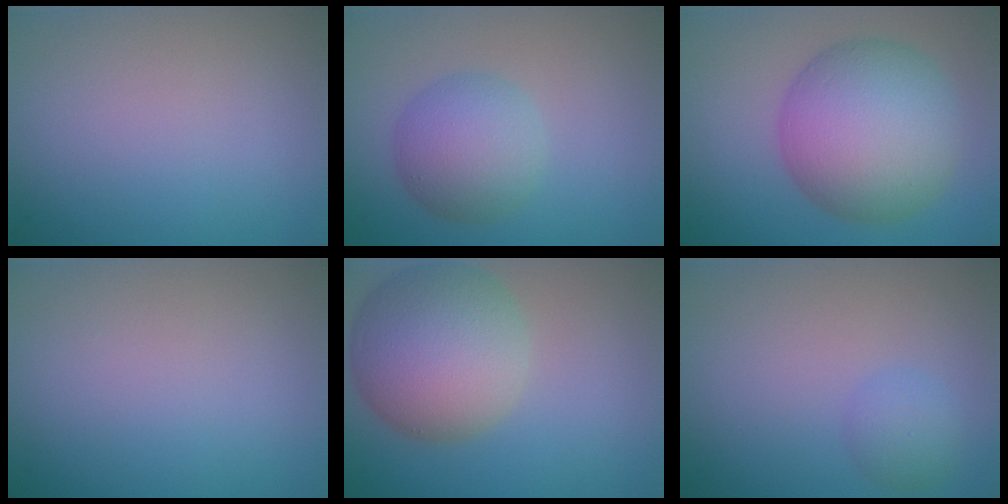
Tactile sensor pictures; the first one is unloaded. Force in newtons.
{"total": 4.7, "press": 4.7, "slide": 0.2}
{"total": 10.4, "press": 10.4, "slide": 0.5}
{"total": 0.0}
{"total": 9.5, "press": 9.4, "slide": 0.7}
{"total": 1.9, "press": 1.9, "slide": 0.1}